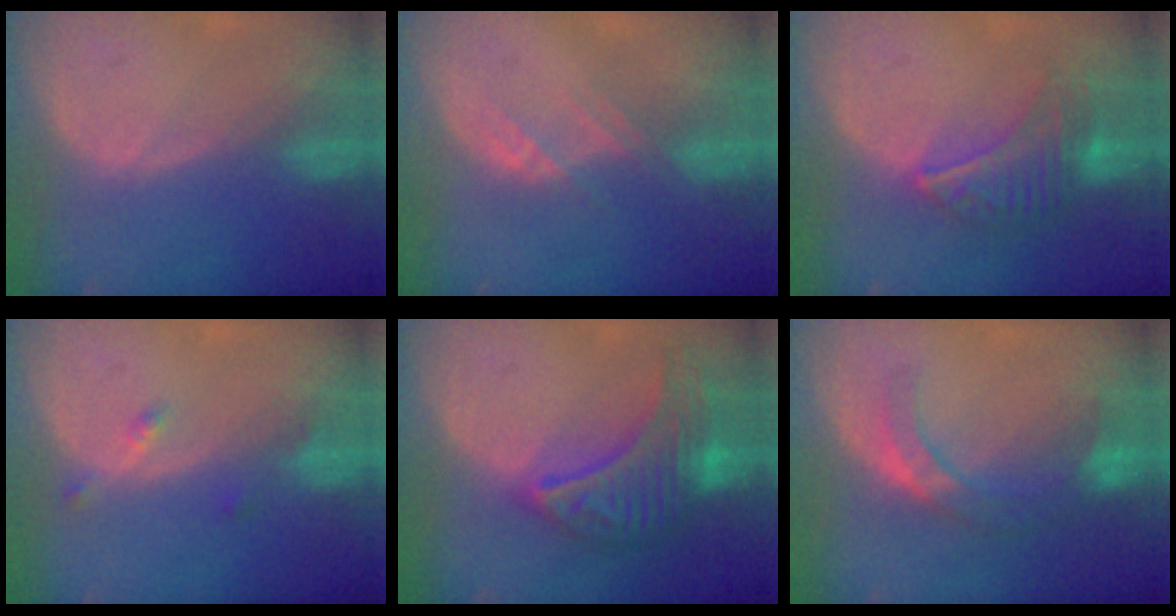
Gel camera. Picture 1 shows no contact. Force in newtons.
{"total": 2.6, "press": 2.5, "slide": 0.7}
{"total": 6.7, "press": 6.5, "slide": 1.5}
{"total": 2.2, "press": 1.8, "slide": 1.3}
{"total": 9.8, "press": 9.8, "slide": 0.5}
{"total": 7.3, "press": 6.4, "slide": 3.6}